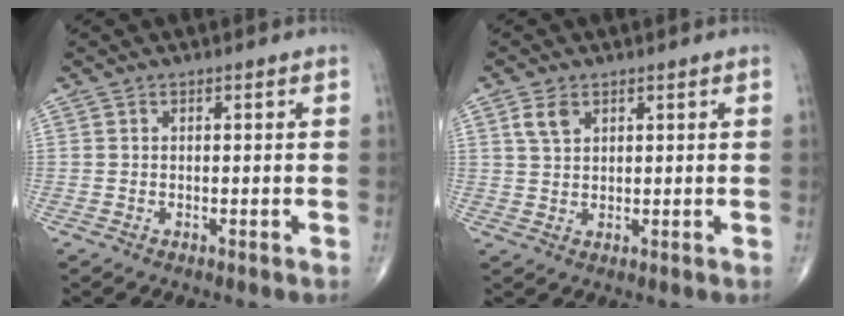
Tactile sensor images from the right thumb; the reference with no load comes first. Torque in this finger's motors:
{"motor_torque": [-0.41, 0.41, 0.25, 0.11, 0.07]}